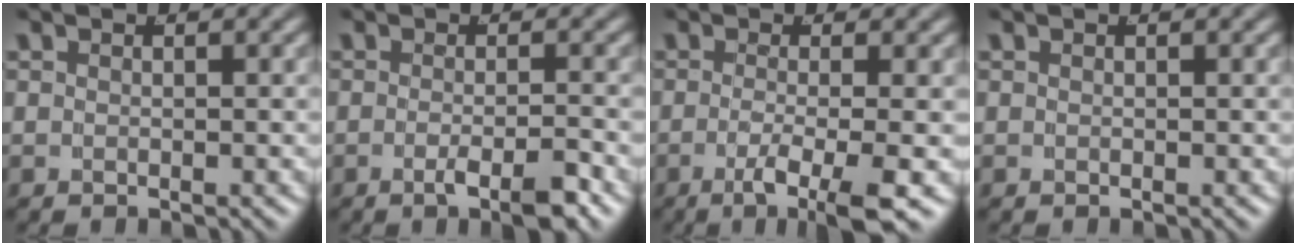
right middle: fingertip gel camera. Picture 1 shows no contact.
{"total": 3.0, "force": [-2.0, 0.1, 2.2], "torque": [-0.035, -0.005, -0.034]}
{"total": 5.4, "force": [-3.1, 0.4, 4.5], "torque": [-0.075, -0.025, -0.039]}
{"total": 0.0}